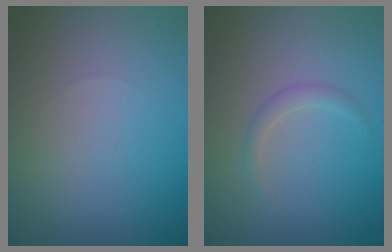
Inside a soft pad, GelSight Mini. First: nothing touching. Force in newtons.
{"total": 1.1, "press": 1.1, "slide": 0.1}